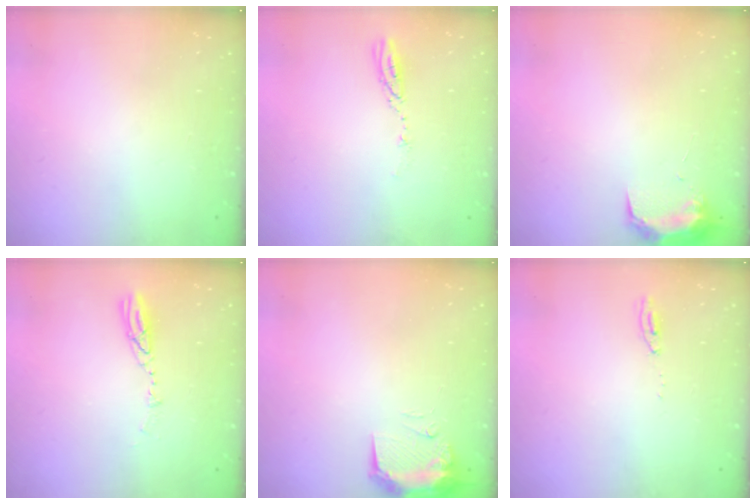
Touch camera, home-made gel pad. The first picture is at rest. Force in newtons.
{"total": 3.5, "press": 3.5, "slide": 0.3}
{"total": 9.8, "press": 9.7, "slide": 0.7}
{"total": 4.3, "press": 4.3, "slide": 0.4}
{"total": 11.4, "press": 10.0, "slide": 5.4}
{"total": 4.1, "press": 4.1, "slide": 0.4}